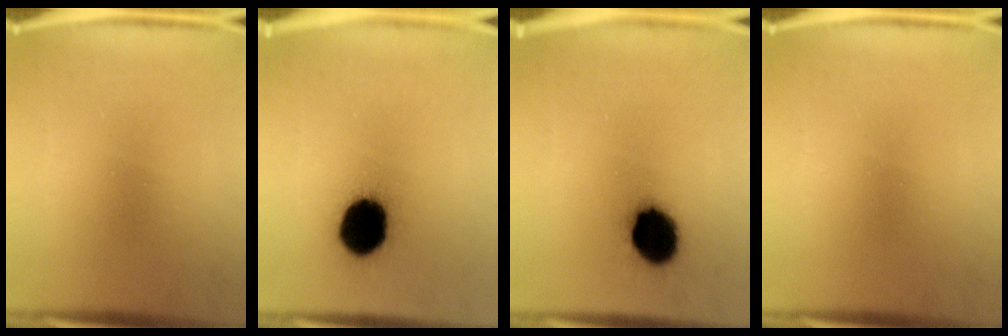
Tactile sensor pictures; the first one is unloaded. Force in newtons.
{"total": 17.3}
{"total": 13.0}
{"total": 0.0}